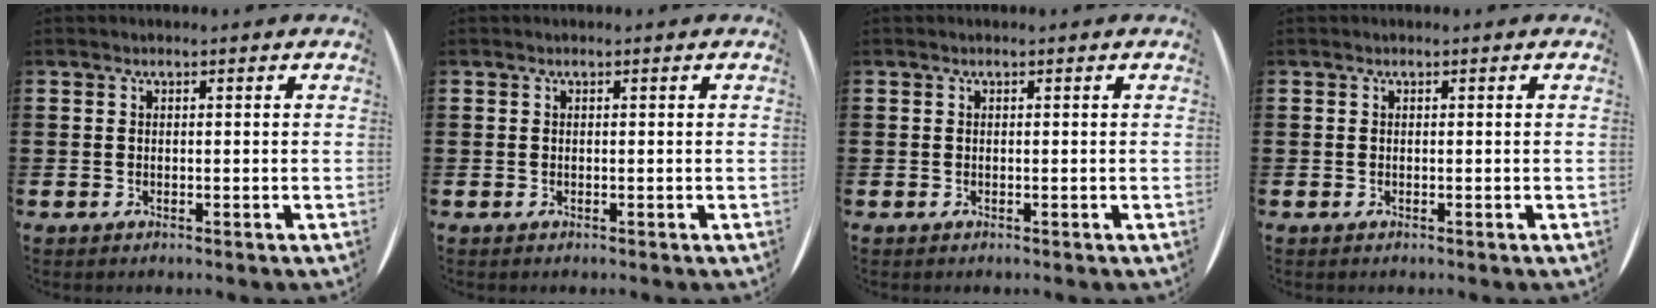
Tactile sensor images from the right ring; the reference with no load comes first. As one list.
[{"total": 0.0}, {"total": 0.0}, {"total": 0.0}]